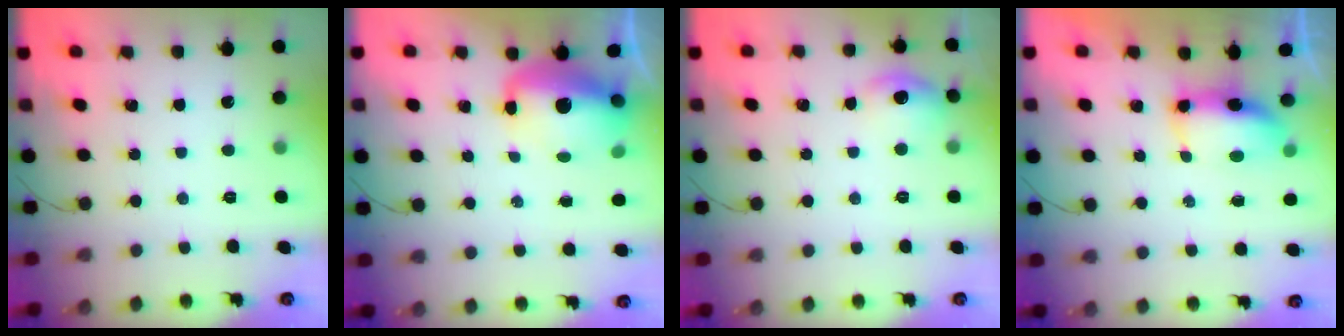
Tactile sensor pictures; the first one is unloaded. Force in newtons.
{"total": 13.5, "press": 13.1, "slide": 3.3}
{"total": 10.9, "press": 7.6, "slide": 7.8}
{"total": 14.5, "press": 9.4, "slide": 11.1}